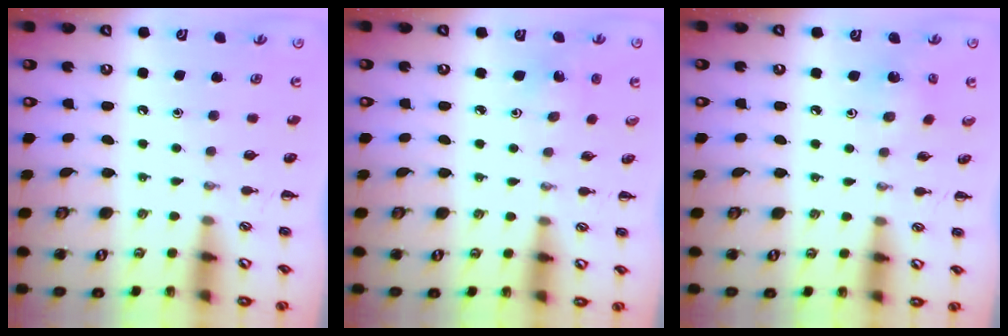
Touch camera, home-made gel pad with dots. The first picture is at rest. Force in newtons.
{"total": 3.0, "press": 2.9, "slide": 0.9}
{"total": 2.4, "press": 2.2, "slide": 0.8}